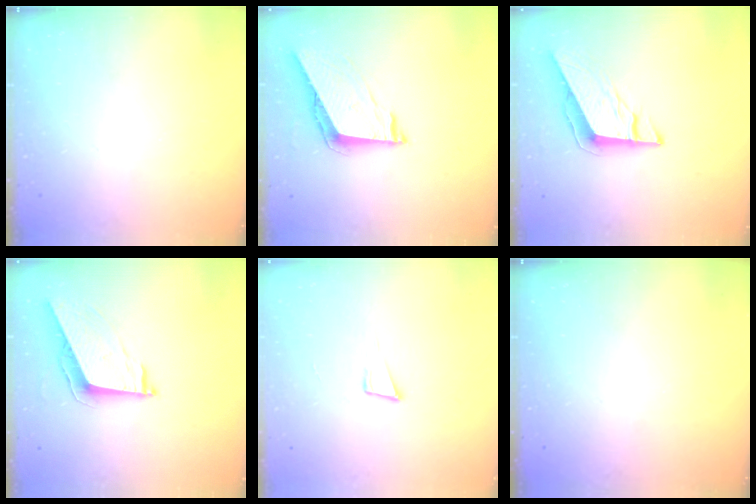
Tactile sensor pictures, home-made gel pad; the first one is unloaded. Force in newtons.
{"total": 7.1, "press": 7.1, "slide": 0.2}
{"total": 9.1, "press": 9.1, "slide": 0.3}
{"total": 8.5, "press": 8.2, "slide": 2.2}
{"total": 5.7, "press": 4.5, "slide": 3.4}
{"total": 0.0}